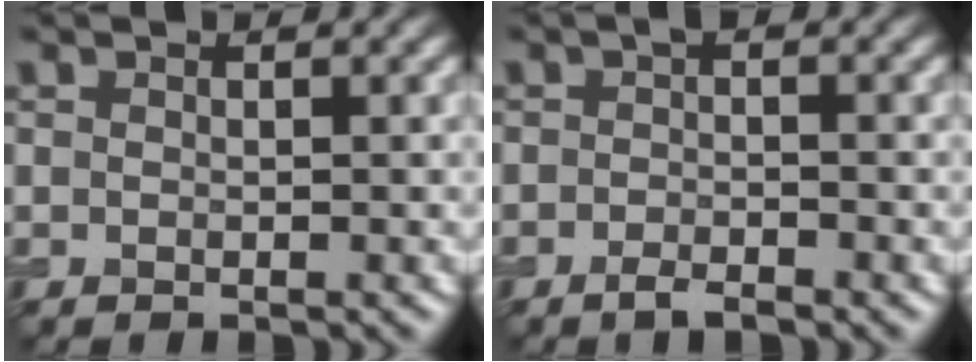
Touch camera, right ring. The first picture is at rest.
{"total": 1.8, "force": [-1.0, 0.5, 1.4], "torque": [-0.027, -0.001, -0.019]}